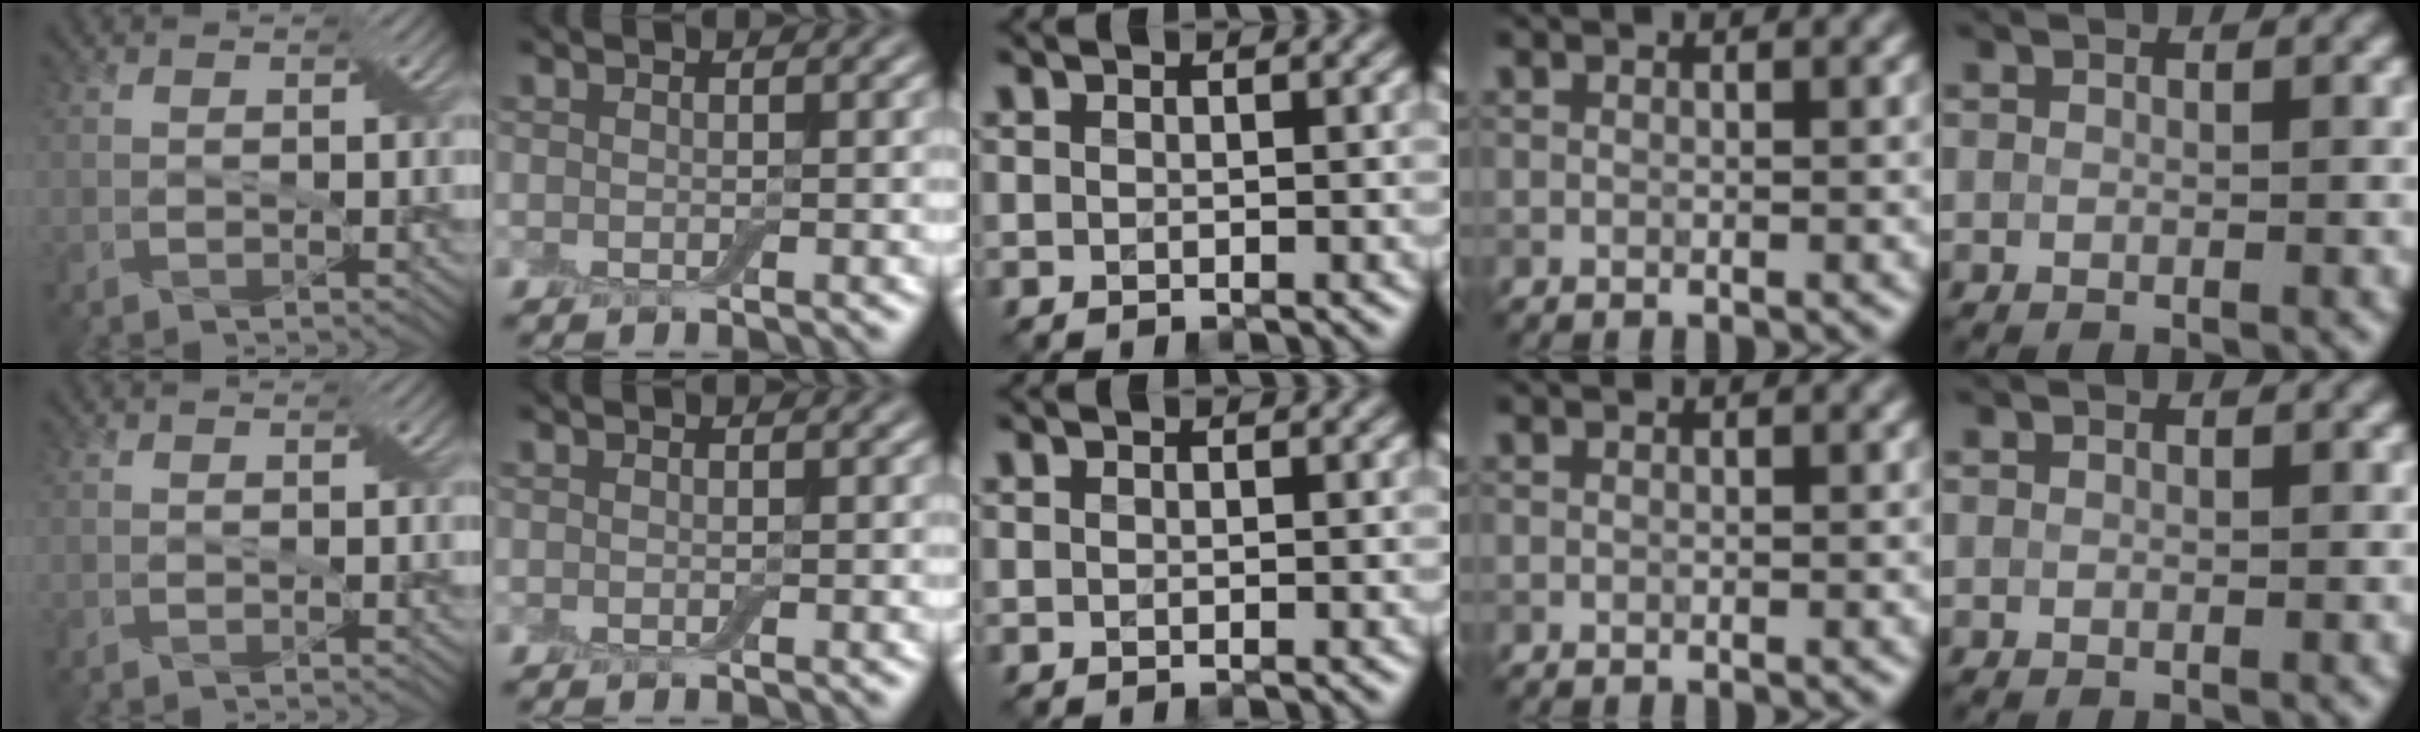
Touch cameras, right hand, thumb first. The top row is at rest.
{}